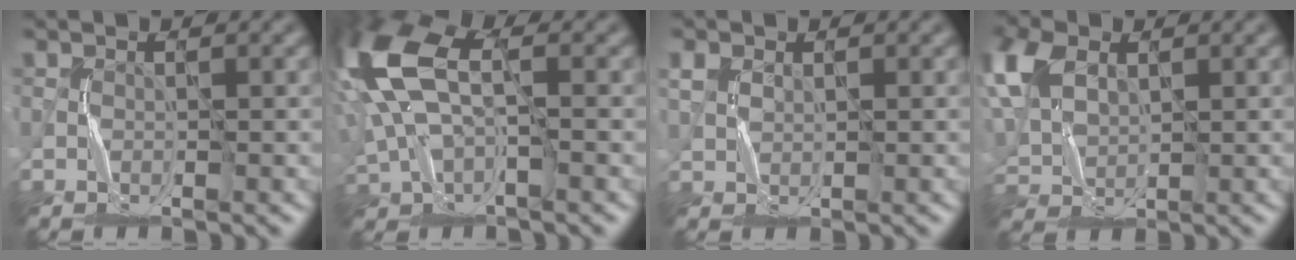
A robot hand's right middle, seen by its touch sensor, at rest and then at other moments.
{"total": 10.2, "force": [2.2, 5.6, 8.2], "torque": [-0.204, 0.014, 0.038]}
{"total": 1.3, "force": [1.0, 0.8, 0.2], "torque": [0.000, 0.004, 0.021]}
{"total": 6.9, "force": [3.1, 4.5, 4.1], "torque": [-0.127, 0.015, 0.065]}